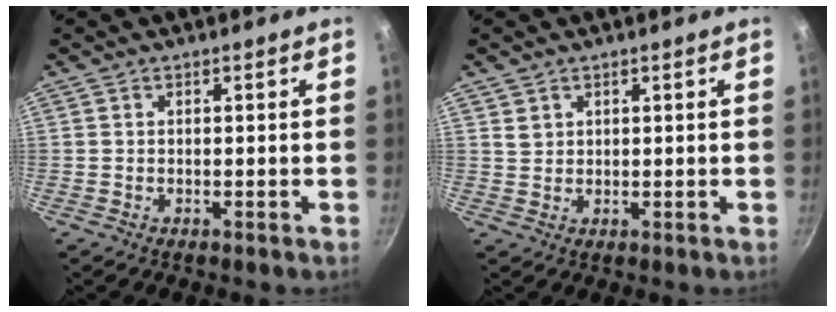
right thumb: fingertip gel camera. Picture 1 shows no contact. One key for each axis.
{"total": 1.8, "fx": 1.0, "fy": 1.4, "fz": 0.5, "tx": 0.001, "ty": 0.003, "tz": 0.022}